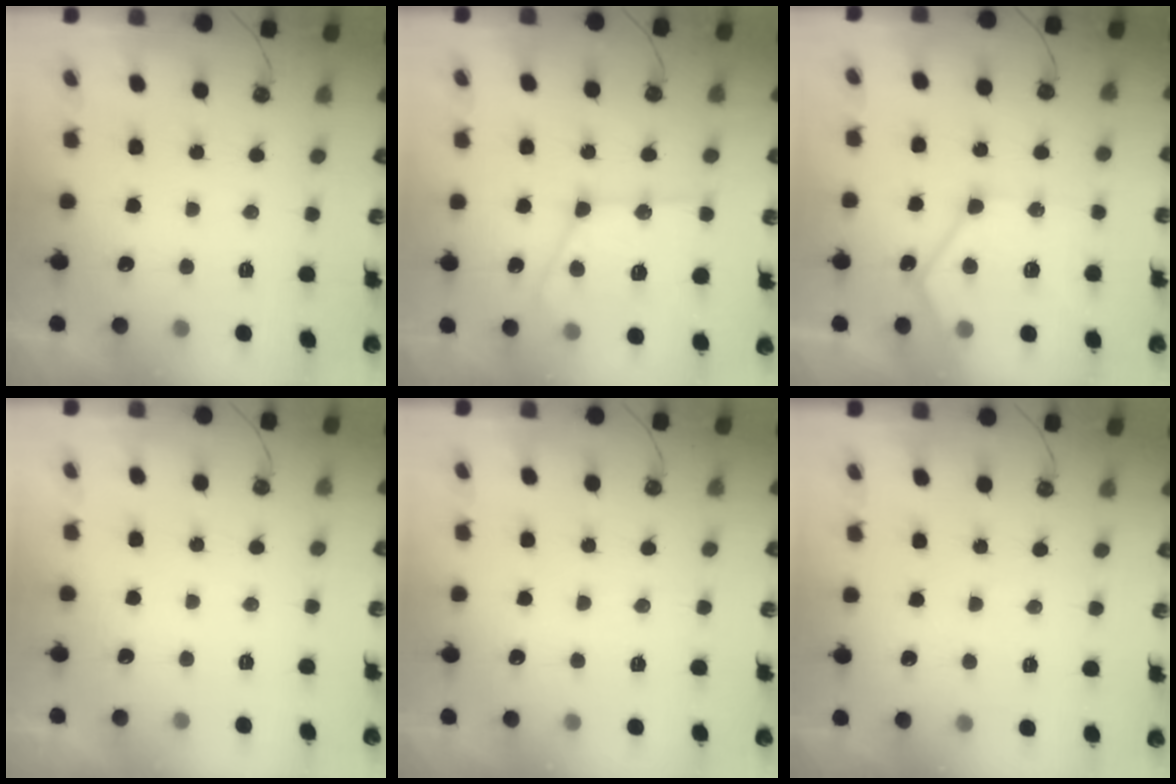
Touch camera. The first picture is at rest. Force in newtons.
{"total": 18.4, "press": 18.4, "slide": 1.3}
{"total": 14.8, "press": 14.7, "slide": 1.5}
{"total": 0.0}
{"total": 3.7, "press": 3.6, "slide": 0.6}
{"total": 1.9, "press": 1.9, "slide": 0.3}